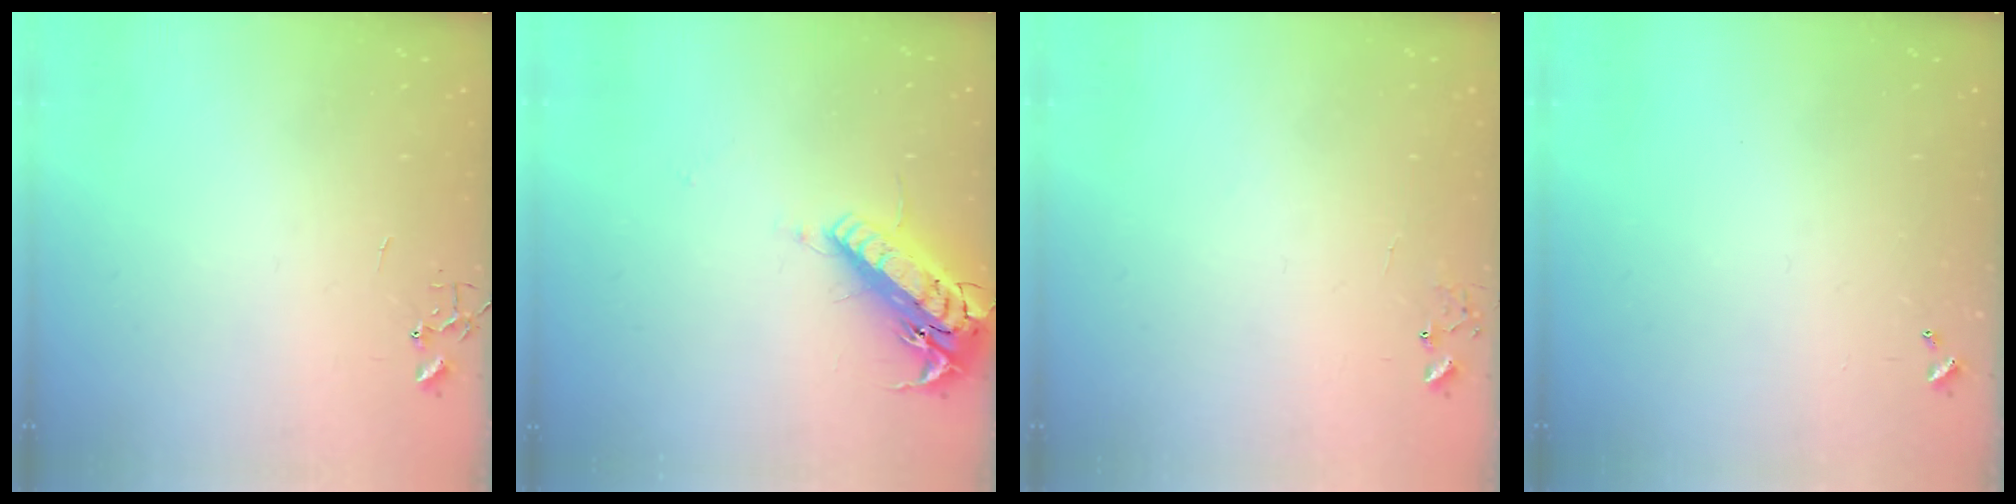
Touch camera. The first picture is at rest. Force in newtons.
{"total": 17.6, "press": 17.3, "slide": 3.4}
{"total": 6.5, "press": 6.5, "slide": 0.5}
{"total": 0.0}